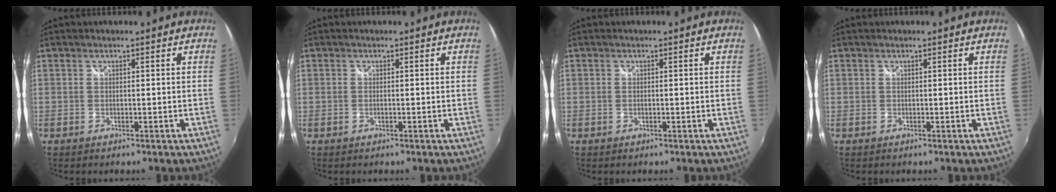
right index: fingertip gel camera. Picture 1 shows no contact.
{"total": 0.6, "force": [-0.2, 0.1, 0.5], "torque": [-0.012, -0.001, -0.004]}
{"total": 0.0}
{"total": 0.0}